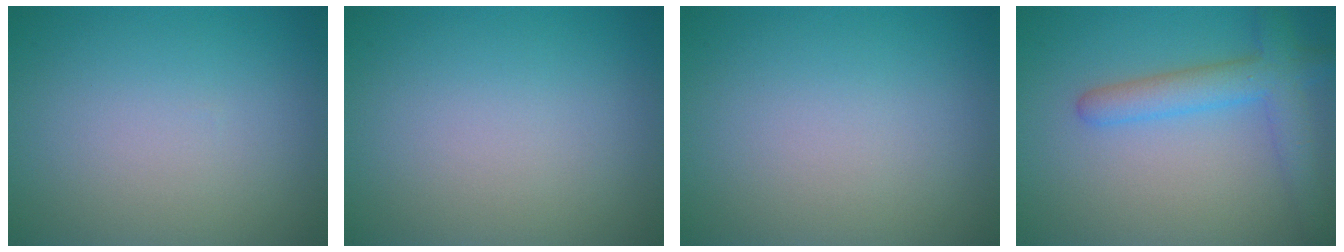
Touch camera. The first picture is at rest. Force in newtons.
{"total": 0.0}
{"total": 0.0}
{"total": 4.2, "press": 4.2, "slide": 0.2}